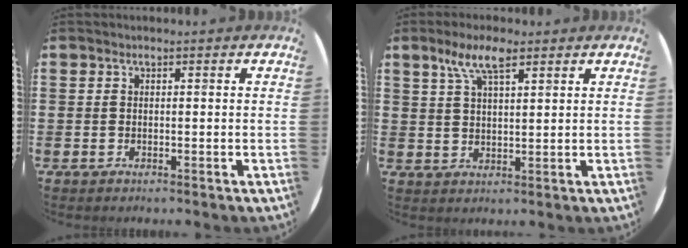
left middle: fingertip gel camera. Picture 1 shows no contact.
{"total": 5.8, "force": [3.7, 1.8, 4.0], "torque": [-0.089, 0.009, 0.065]}